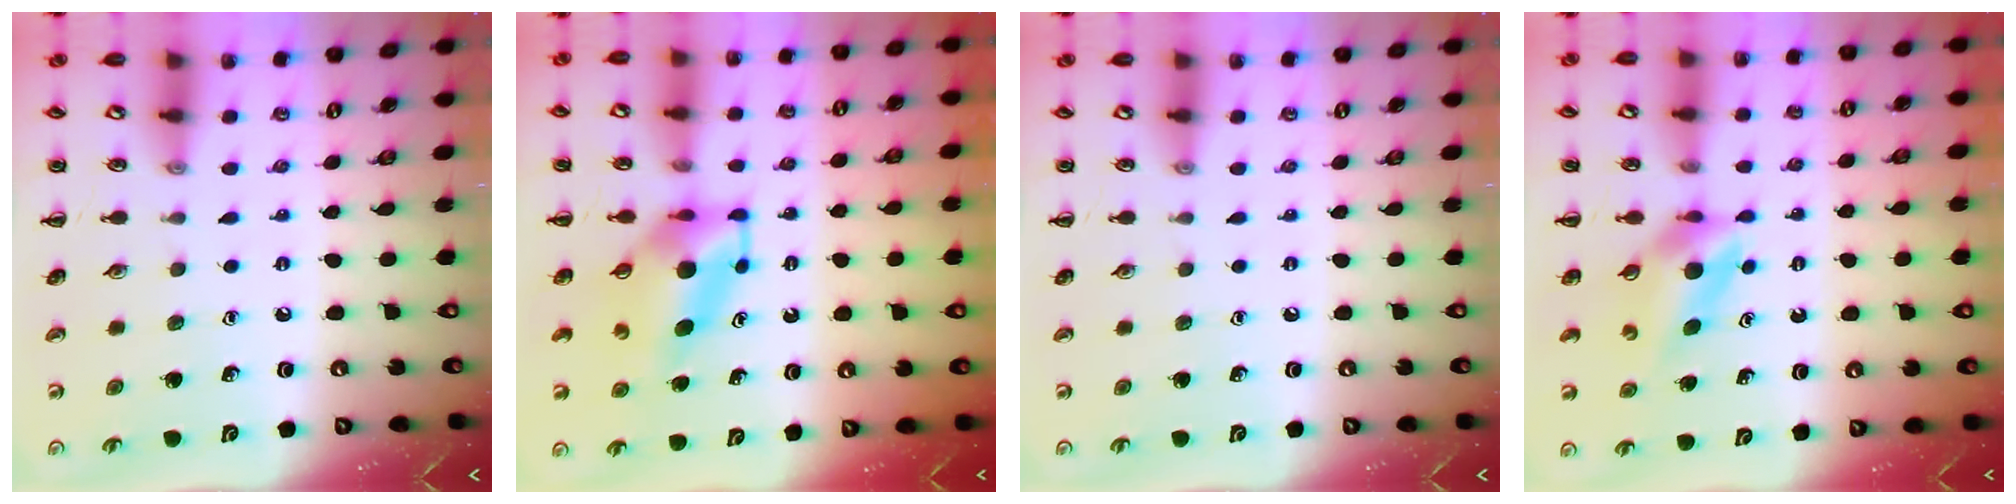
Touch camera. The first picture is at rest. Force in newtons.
{"total": 5.7, "press": 5.6, "slide": 1.1}
{"total": 0.0}
{"total": 4.2, "press": 4.1, "slide": 0.8}